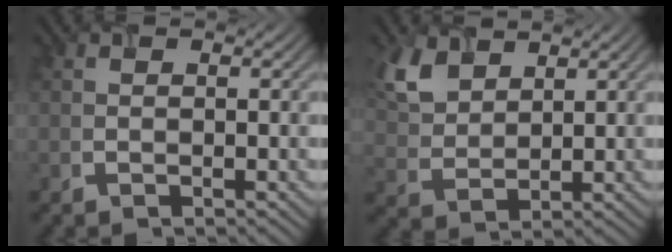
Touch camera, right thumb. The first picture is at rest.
{"total": 6.2, "force": [4.0, 3.3, 3.4], "torque": [-0.105, 0.010, 0.093]}